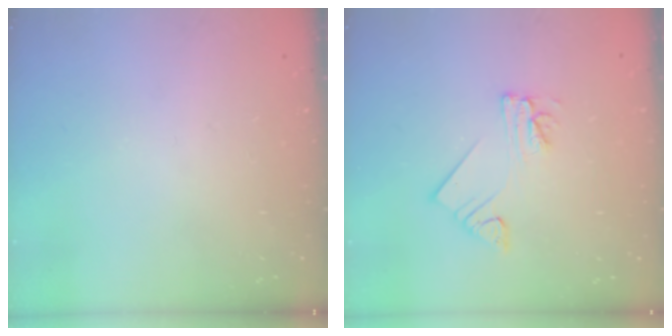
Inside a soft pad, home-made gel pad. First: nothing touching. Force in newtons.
{"total": 5.4, "press": 5.4, "slide": 0.6}